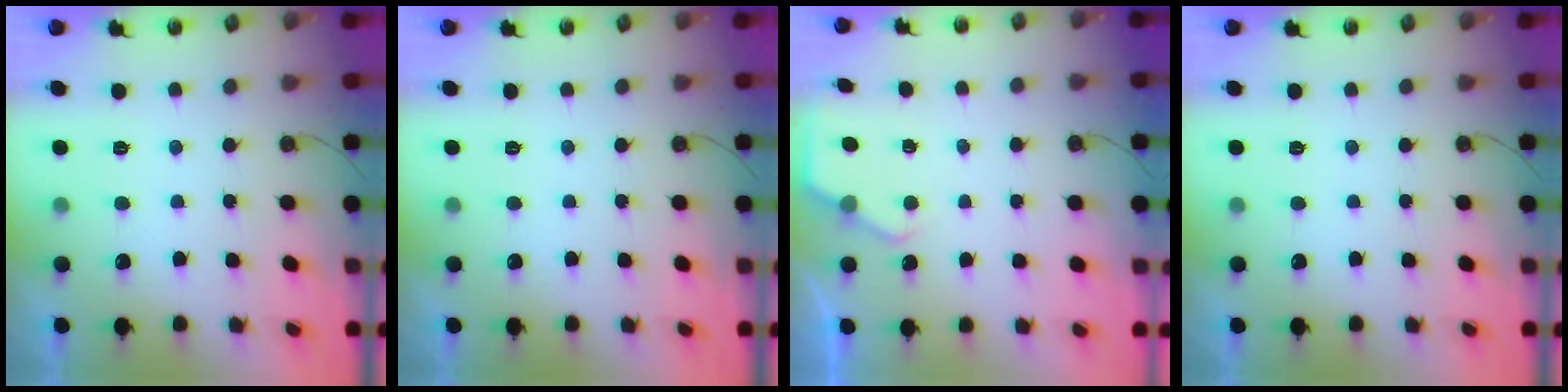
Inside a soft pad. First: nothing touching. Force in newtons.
{"total": 0.0}
{"total": 3.0, "press": 3.0, "slide": 0.4}
{"total": 0.0}